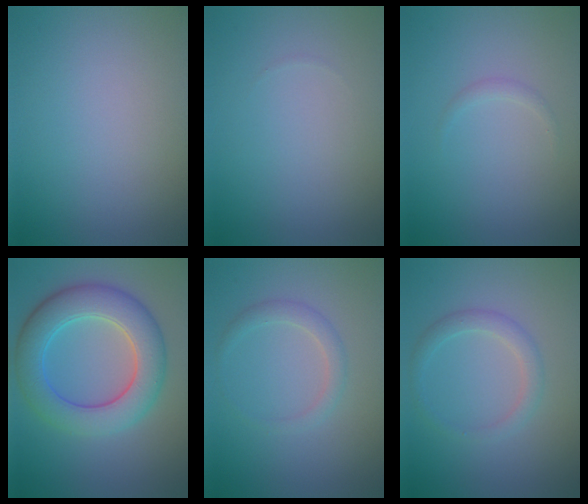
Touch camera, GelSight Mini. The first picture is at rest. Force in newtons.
{"total": 0.0}
{"total": 0.6, "press": 0.6, "slide": 0.0}
{"total": 7.3, "press": 7.3, "slide": 0.3}
{"total": 1.7, "press": 1.7, "slide": 0.1}
{"total": 2.0, "press": 2.0, "slide": 0.0}